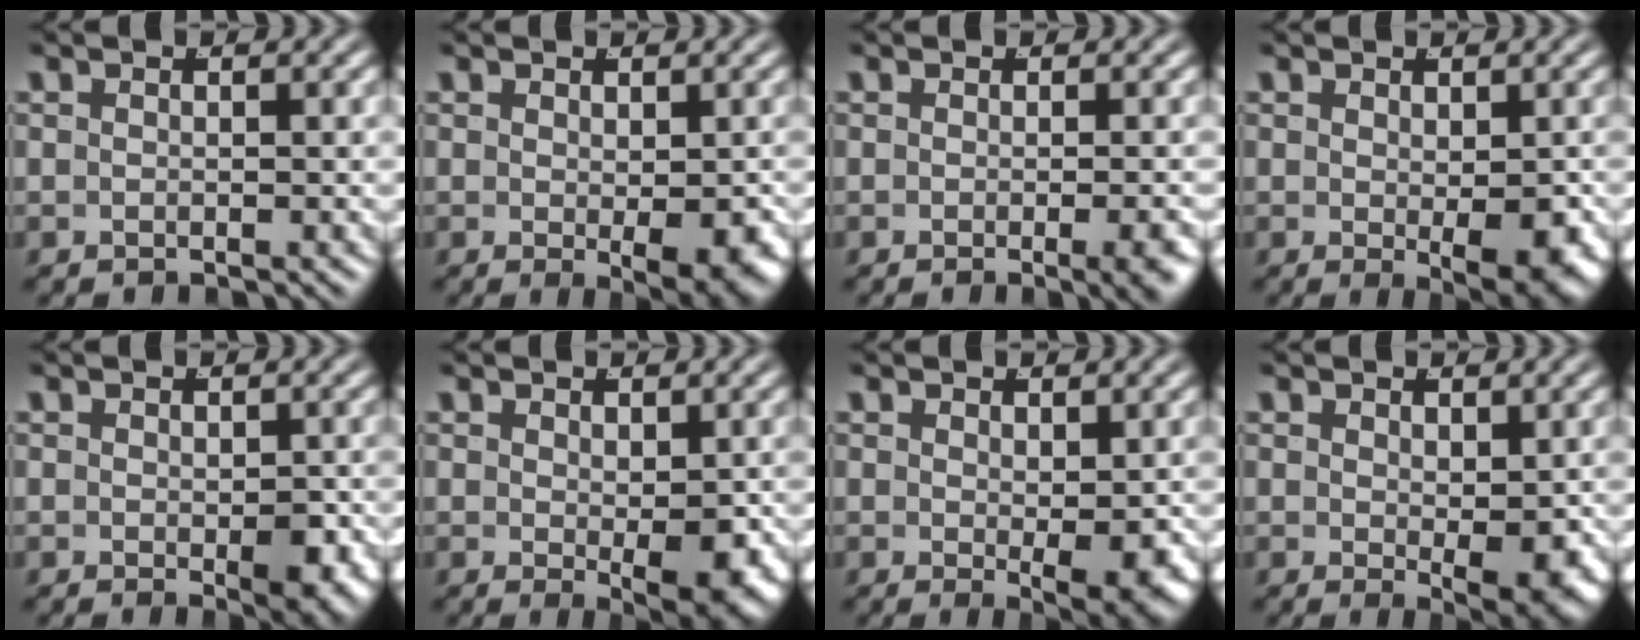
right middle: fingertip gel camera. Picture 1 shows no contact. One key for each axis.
{"total": 3.6, "fx": -0.7, "fy": 1.0, "fz": 3.4, "tx": -0.033, "ty": -0.021, "tz": 0.001}
{"total": 2.0, "fx": -0.9, "fy": -0.2, "fz": 1.8, "tx": -0.020, "ty": -0.001, "tz": -0.013}
{"total": 3.9, "fx": -0.7, "fy": 1.0, "fz": 3.7, "tx": -0.040, "ty": -0.022, "tz": 0.001}
{"total": 2.7, "fx": -0.7, "fy": 1.1, "fz": 2.3, "tx": -0.023, "ty": -0.018, "tz": -0.005}
{"total": 3.8, "fx": -0.5, "fy": 1.0, "fz": 3.7, "tx": -0.036, "ty": -0.023, "tz": 0.005}
{"total": 3.6, "fx": -0.3, "fy": 0.8, "fz": 3.5, "tx": -0.034, "ty": -0.024, "tz": 0.008}
{"total": 3.6, "fx": -0.2, "fy": 0.9, "fz": 3.5, "tx": -0.034, "ty": -0.025, "tz": 0.011}